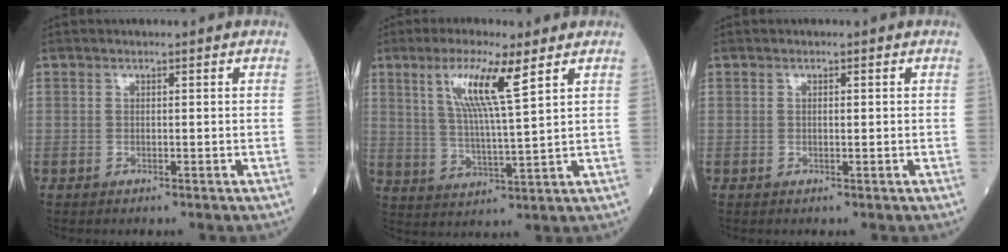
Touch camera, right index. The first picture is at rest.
{"total": 9.5, "force": [4.6, 0.0, 8.3], "torque": [-0.160, -0.001, 0.088]}
{"total": 0.7, "force": [0.1, 0.2, 0.7], "torque": [-0.013, 0.000, 0.002]}